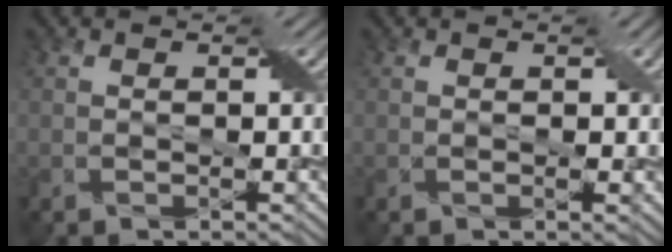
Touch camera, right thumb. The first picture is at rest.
{"total": 0.9, "force": [0.1, 0.2, 0.8], "torque": [-0.013, 0.000, 0.002]}